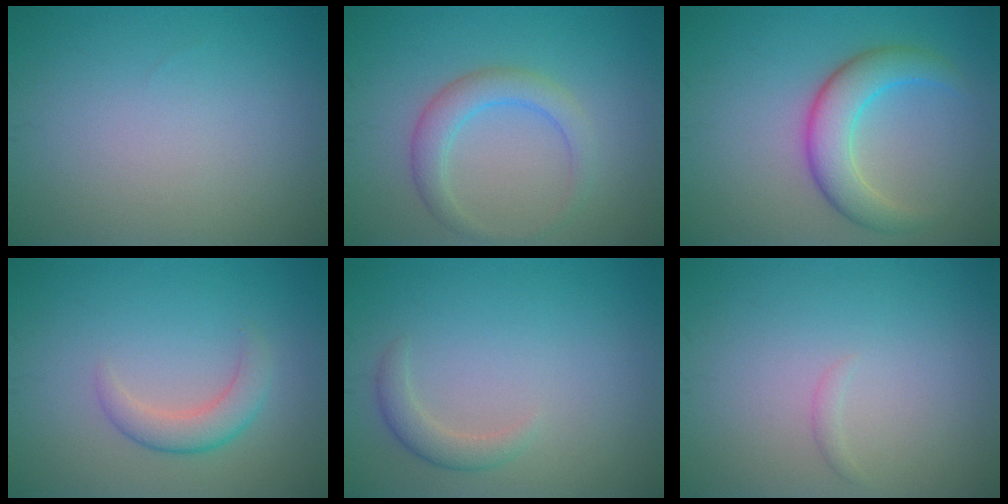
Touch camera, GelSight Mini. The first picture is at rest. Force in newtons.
{"total": 3.1, "press": 3.1, "slide": 0.1}
{"total": 4.9, "press": 4.9, "slide": 0.4}
{"total": 2.1, "press": 2.0, "slide": 0.2}
{"total": 1.8, "press": 1.8, "slide": 0.3}
{"total": 0.6, "press": 0.6, "slide": 0.1}